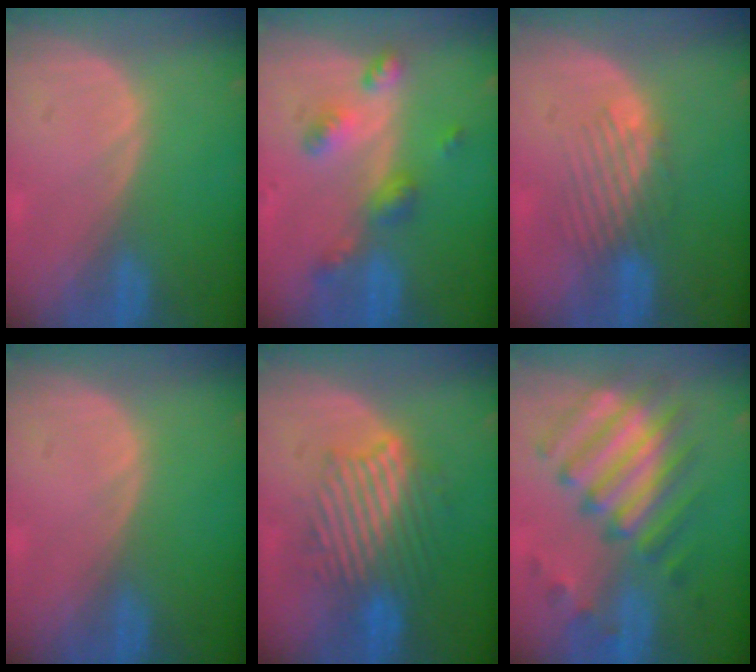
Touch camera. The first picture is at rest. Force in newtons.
{"total": 6.1, "press": 5.4, "slide": 2.9}
{"total": 4.5, "press": 4.1, "slide": 1.9}
{"total": 0.0}
{"total": 8.9, "press": 8.8, "slide": 1.7}
{"total": 9.9, "press": 9.7, "slide": 2.2}